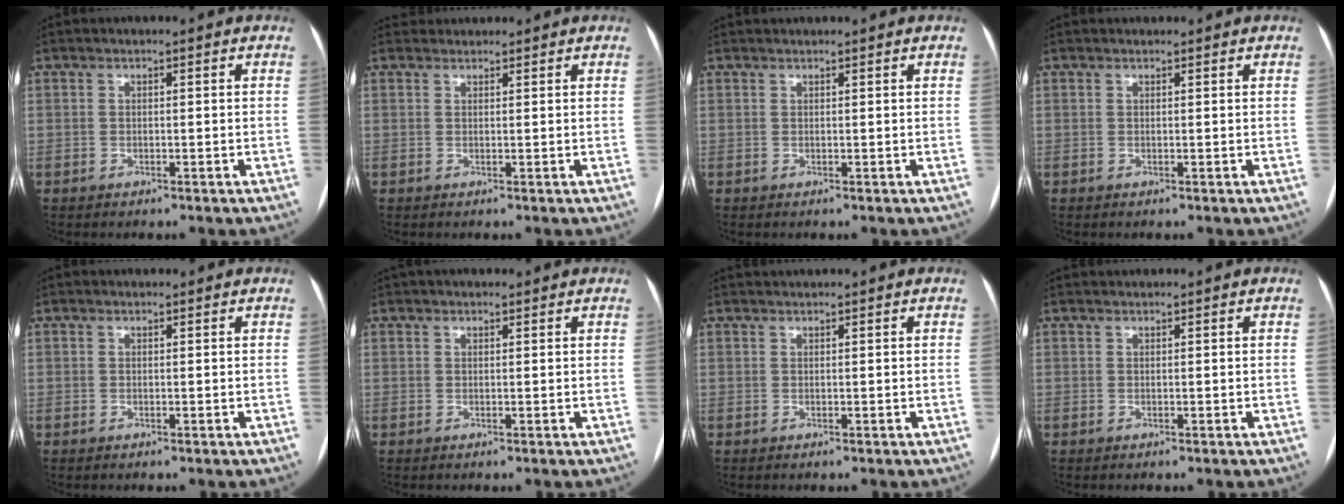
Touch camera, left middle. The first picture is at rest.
{"total": 1.7, "force": [1.6, 0.5, -0.3], "torque": [0.002, 0.021, 0.029]}
{"total": 1.7, "force": [1.6, 0.2, 0.4], "torque": [-0.006, 0.025, 0.027]}
{"total": 0.9, "force": [0.8, 0.2, 0.1], "torque": [-0.008, 0.012, 0.015]}
{"total": 0.8, "force": [0.8, 0.3, 0.0], "torque": [-0.007, 0.008, 0.011]}
{"total": 2.1, "force": [1.9, 0.7, 0.6], "torque": [-0.007, 0.026, 0.027]}
{"total": 1.5, "force": [1.5, 0.0, 0.2], "torque": [-0.002, 0.023, 0.031]}
{"total": 1.3, "force": [1.3, 0.1, 0.2], "torque": [-0.003, 0.022, 0.025]}